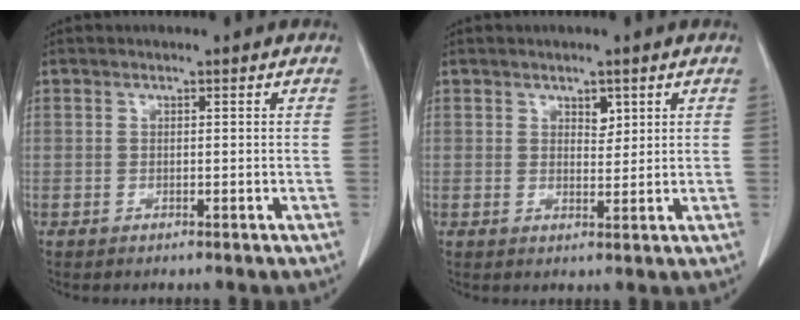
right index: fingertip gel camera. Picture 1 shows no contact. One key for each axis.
{"total": 2.1, "fx": 1.2, "fy": 1.2, "fz": 1.3, "tx": -0.016, "ty": -0.004, "tz": 0.021}